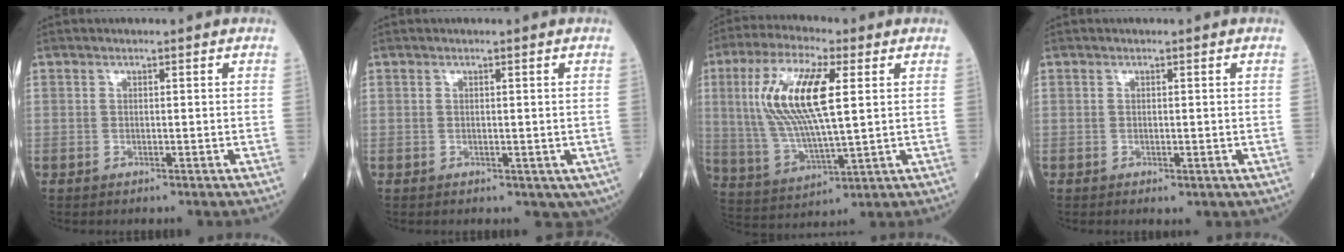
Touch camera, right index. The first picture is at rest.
{"total": 3.1, "force": [-0.4, 2.1, 2.2], "torque": [-0.018, -0.004, 0.004]}
{"total": 15.0, "force": [3.5, 3.3, 14.2], "torque": [-0.307, 0.009, 0.067]}
{"total": 1.0, "force": [-0.3, 0.6, 0.7], "torque": [-0.004, -0.001, 0.001]}